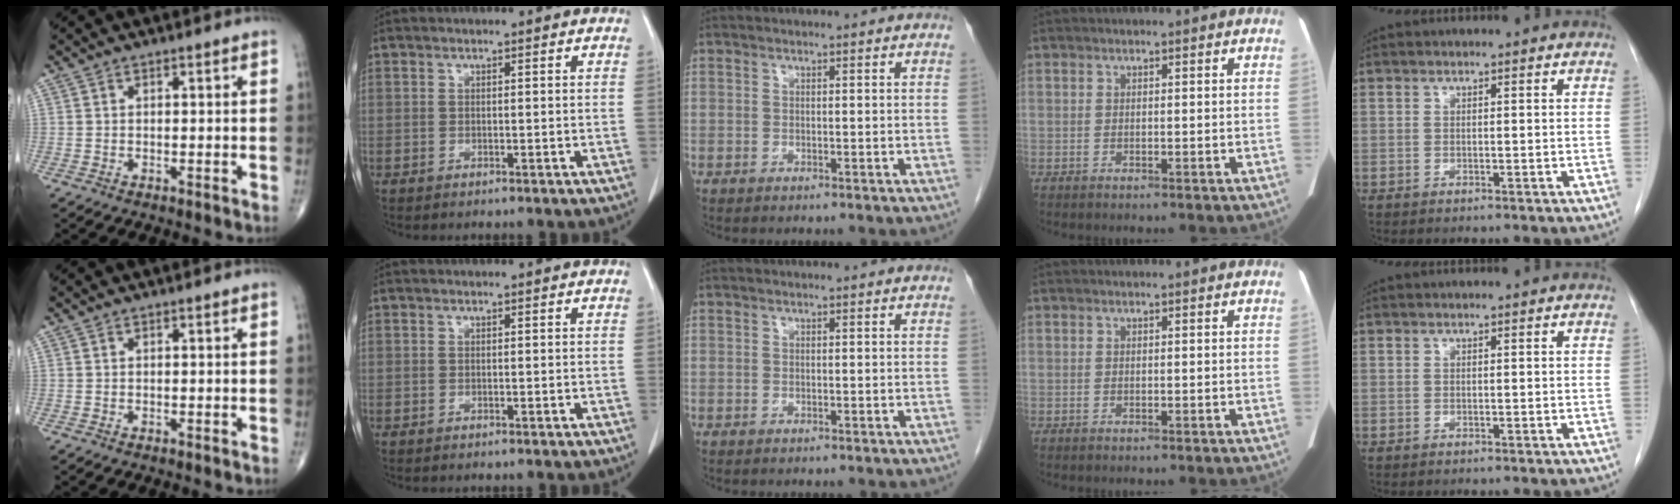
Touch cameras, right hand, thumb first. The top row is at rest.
{}